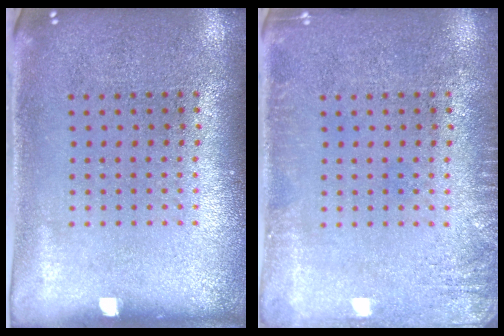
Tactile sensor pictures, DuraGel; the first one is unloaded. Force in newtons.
{"total": 1.6, "press": 1.6, "slide": 0.2}